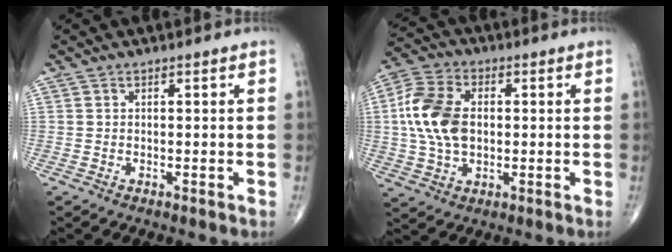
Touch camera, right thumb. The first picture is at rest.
{"total": 12.9, "force": [0.8, 8.3, 9.8], "torque": [-0.196, 0.013, 0.013]}